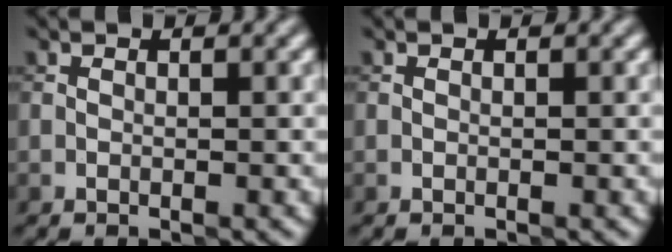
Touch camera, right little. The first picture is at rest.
{"total": 0.0}